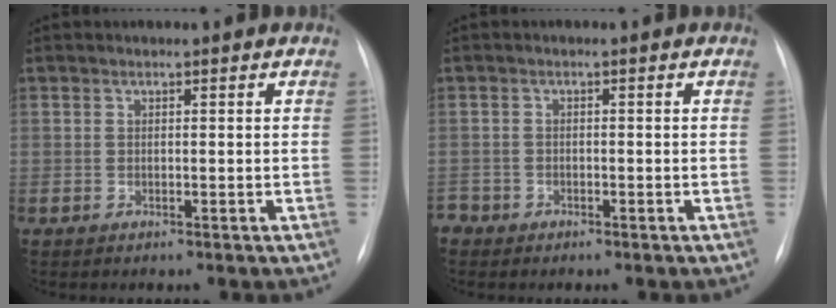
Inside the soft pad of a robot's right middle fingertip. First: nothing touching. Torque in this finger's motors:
{"motor_torque": [0.39, -0.44, -0.06, -0.02]}